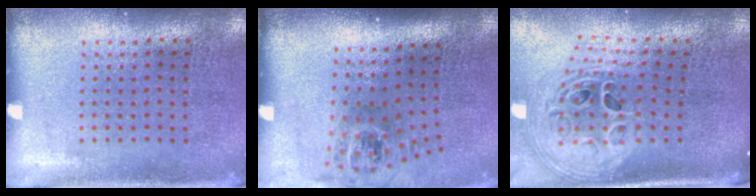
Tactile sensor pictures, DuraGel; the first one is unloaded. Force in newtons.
{"total": 1.7, "press": 1.2, "slide": 1.2}
{"total": 2.9, "press": 2.0, "slide": 2.1}